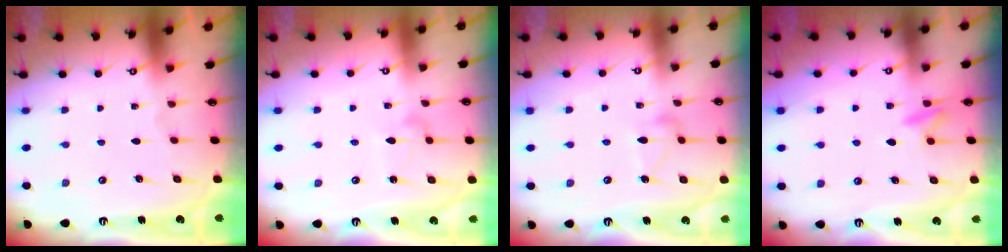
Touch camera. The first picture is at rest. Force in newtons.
{"total": 6.1, "press": 6.1, "slide": 0.4}
{"total": 9.8, "press": 9.8, "slide": 0.1}
{"total": 8.7, "press": 8.6, "slide": 0.8}